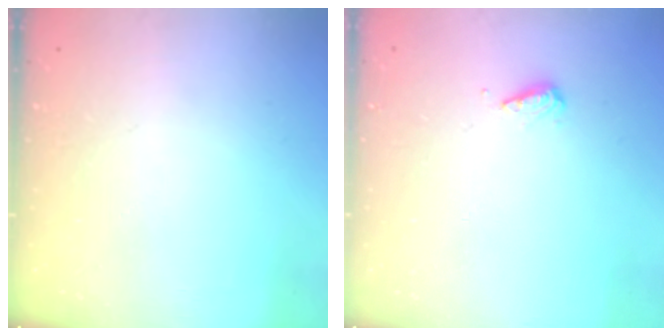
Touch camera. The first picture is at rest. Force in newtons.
{"total": 5.2, "press": 5.2, "slide": 0.5}